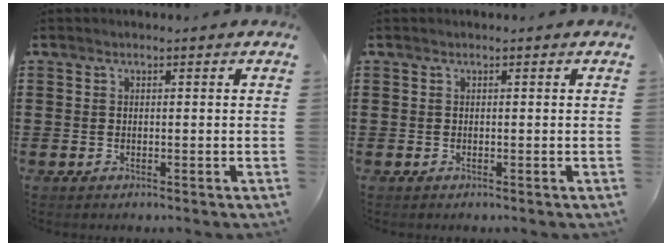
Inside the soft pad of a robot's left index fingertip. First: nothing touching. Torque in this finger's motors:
{"motor_torque": [-0.04, -0.01, 0.01, 0.00]}